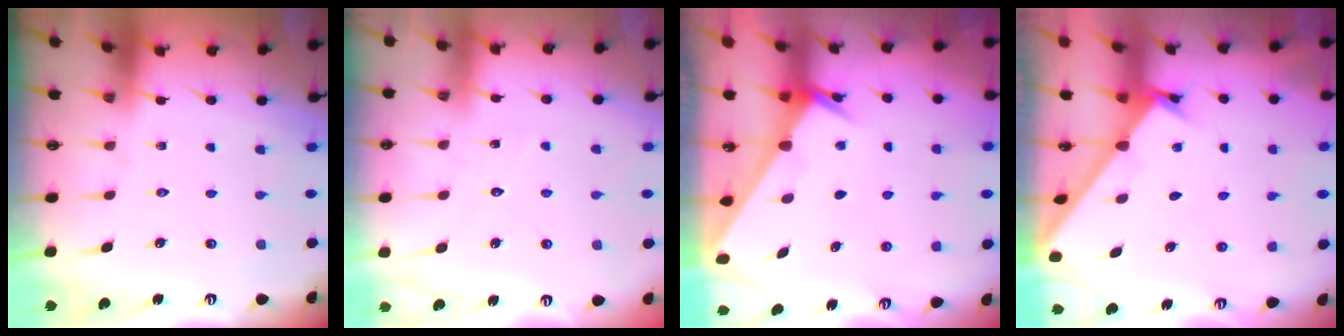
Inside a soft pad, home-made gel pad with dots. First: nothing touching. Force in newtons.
{"total": 4.6, "press": 4.6, "slide": 0.4}
{"total": 1.8, "press": 1.8, "slide": 0.0}
{"total": 1.7, "press": 1.7, "slide": 0.2}